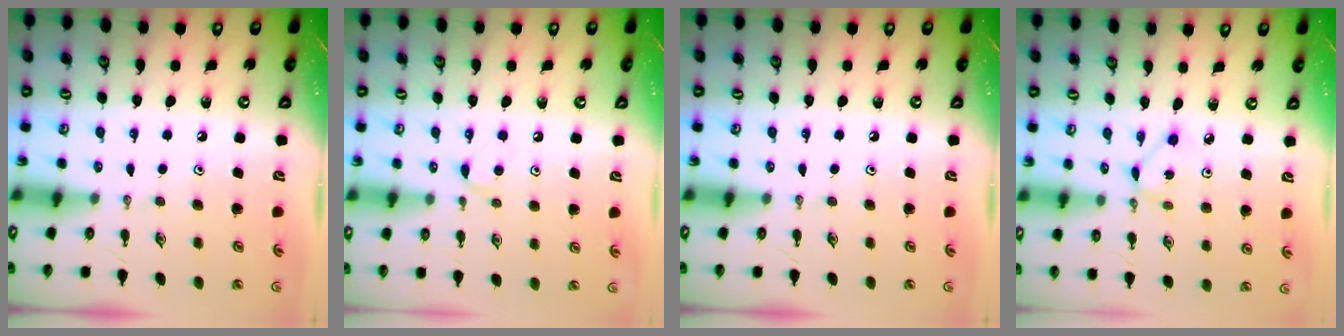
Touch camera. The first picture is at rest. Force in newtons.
{"total": 5.0, "press": 5.0, "slide": 0.7}
{"total": 0.0}
{"total": 1.7, "press": 1.7, "slide": 0.1}